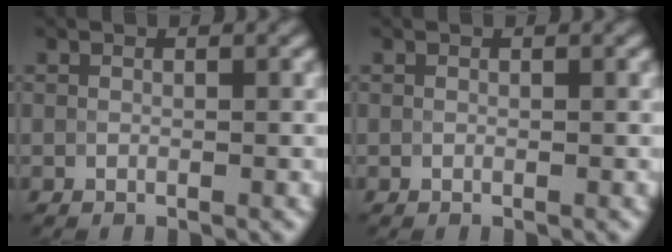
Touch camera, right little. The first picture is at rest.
{"total": 0.0}